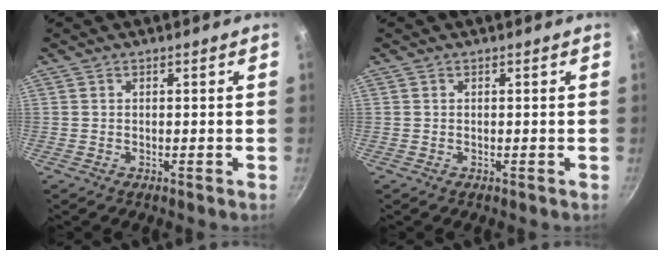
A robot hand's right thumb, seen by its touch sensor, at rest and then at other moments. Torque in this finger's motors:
{"motor_torque": [0.00, 0.00, -0.02, 0.02, 0.00]}